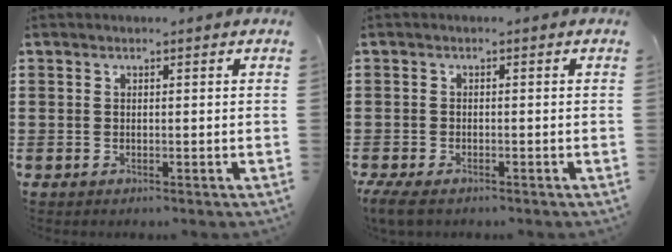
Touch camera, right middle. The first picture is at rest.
{"total": 1.8, "force": [-1.4, 0.5, 1.0], "torque": [-0.040, -0.006, -0.034]}